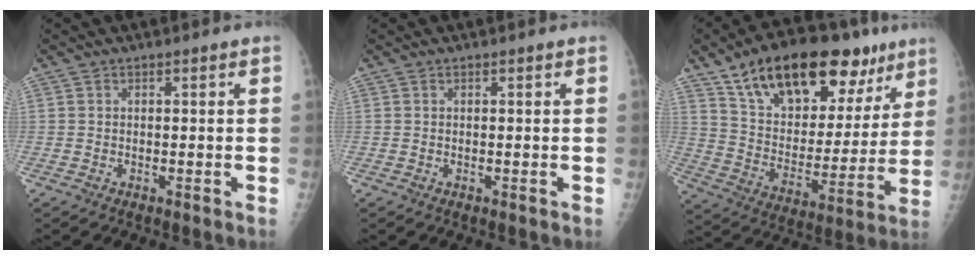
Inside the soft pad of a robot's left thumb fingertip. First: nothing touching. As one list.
[{"total": 0.0}, {"total": 27.0, "force": [16.1, 13.1, 17.3], "torque": [-0.231, -0.026, 0.261]}]